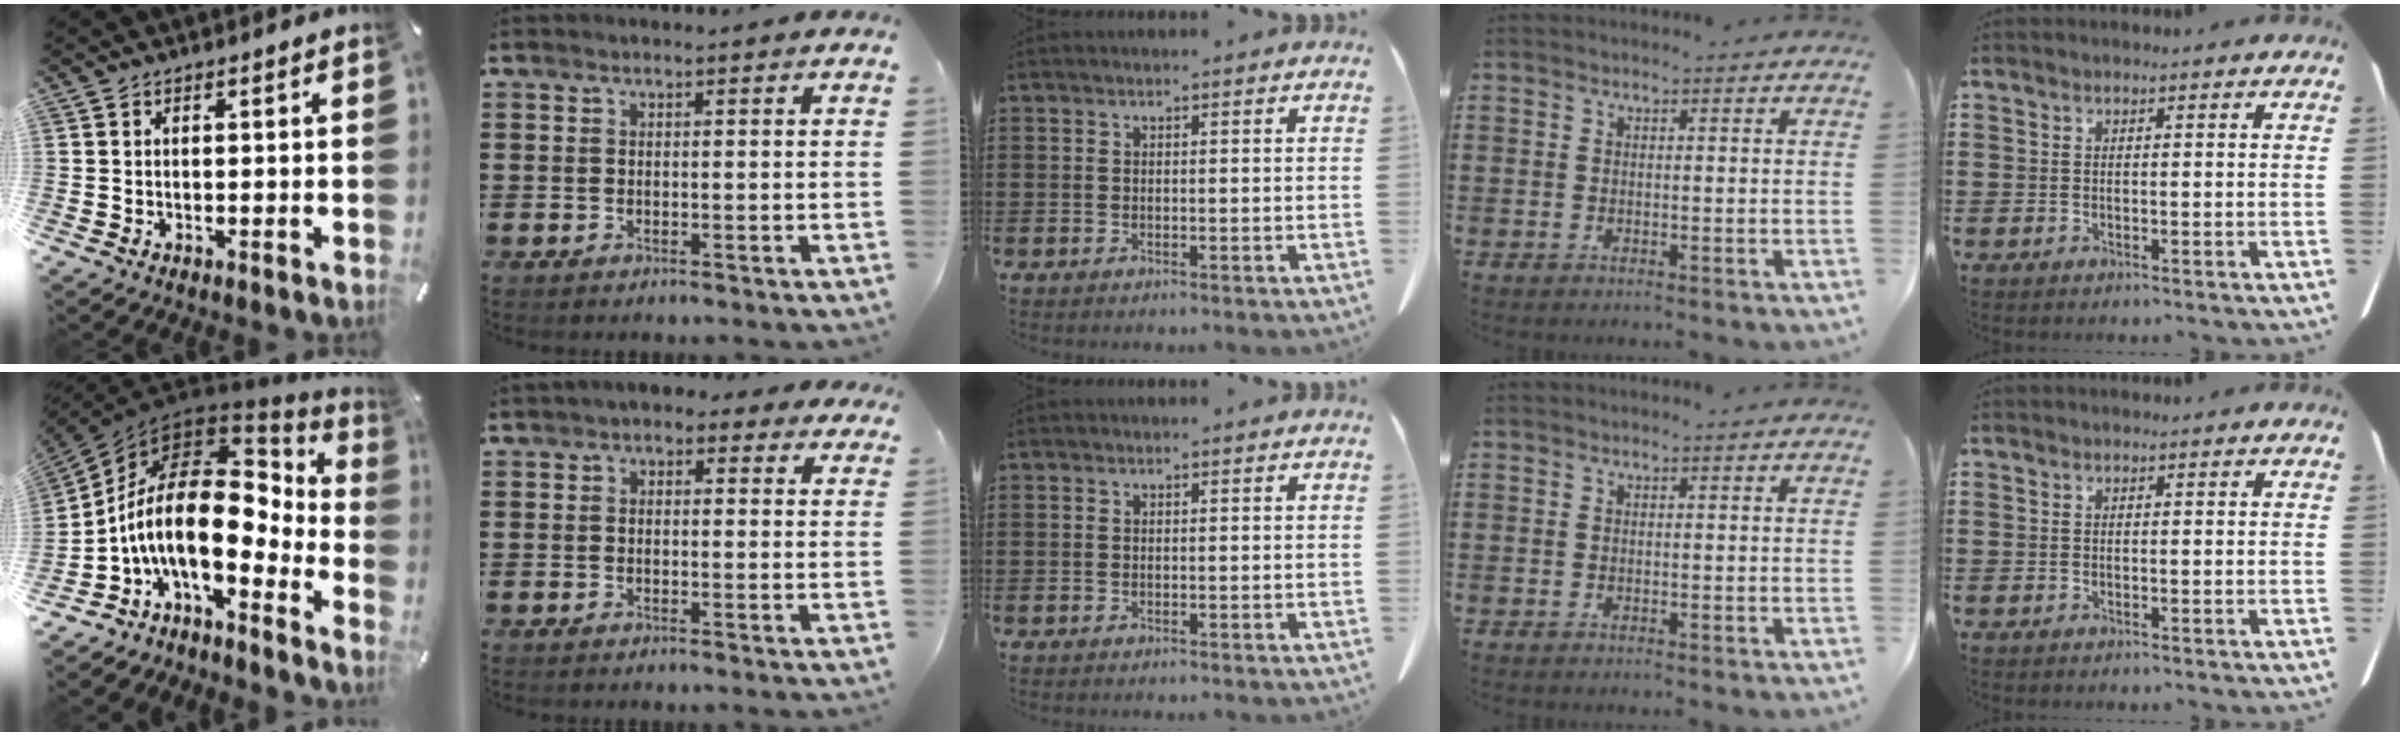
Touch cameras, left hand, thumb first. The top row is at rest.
{"thumb": {"total": 19.2, "force": [-0.3, 9.6, 16.7], "torque": [-0.360, -0.036, -0.013]}, "index": {"total": 2.7, "force": [1.9, 1.5, 1.2], "torque": [-0.024, 0.005, 0.030]}}